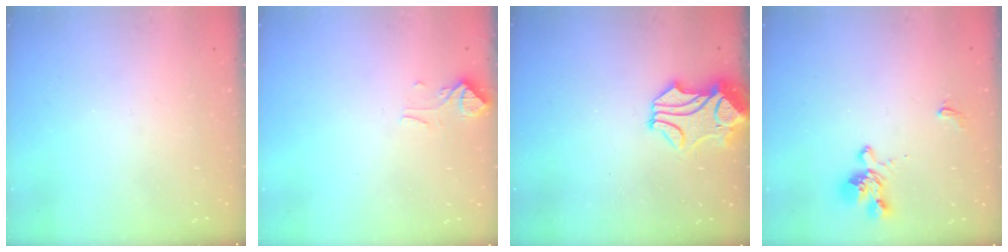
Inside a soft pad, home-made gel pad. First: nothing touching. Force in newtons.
{"total": 2.6, "press": 2.5, "slide": 0.6}
{"total": 1.0, "press": 0.4, "slide": 1.0}
{"total": 1.2, "press": 0.4, "slide": 1.1}